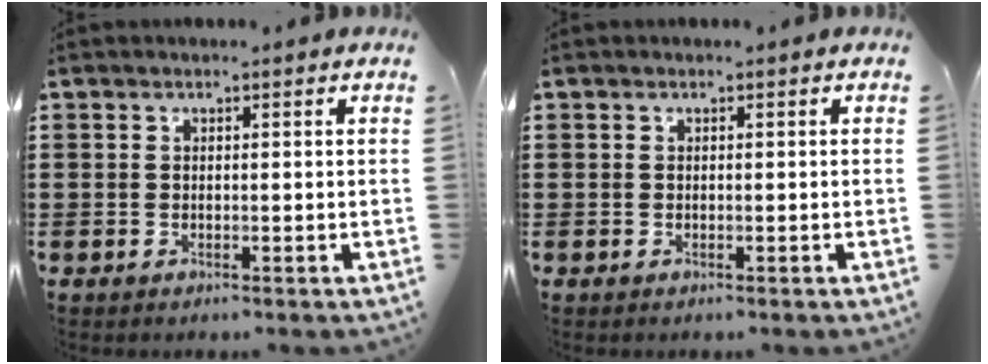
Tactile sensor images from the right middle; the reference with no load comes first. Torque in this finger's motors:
{"motor_torque": [-0.05, 0.19, -0.17, -0.03]}